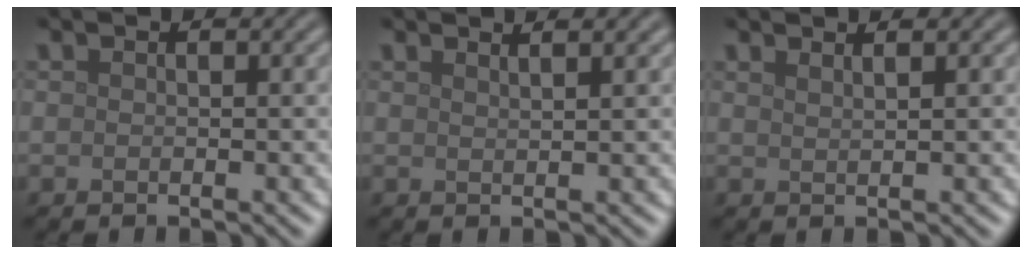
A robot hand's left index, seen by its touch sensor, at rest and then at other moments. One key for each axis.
{"total": 3.0, "fx": 2.2, "fy": 1.2, "fz": 1.6, "tx": 0.007, "ty": 0.017, "tz": -0.001}
{"total": 1.9, "fx": 1.3, "fy": 0.8, "fz": 1.1, "tx": 0.005, "ty": 0.001, "tz": 0.001}